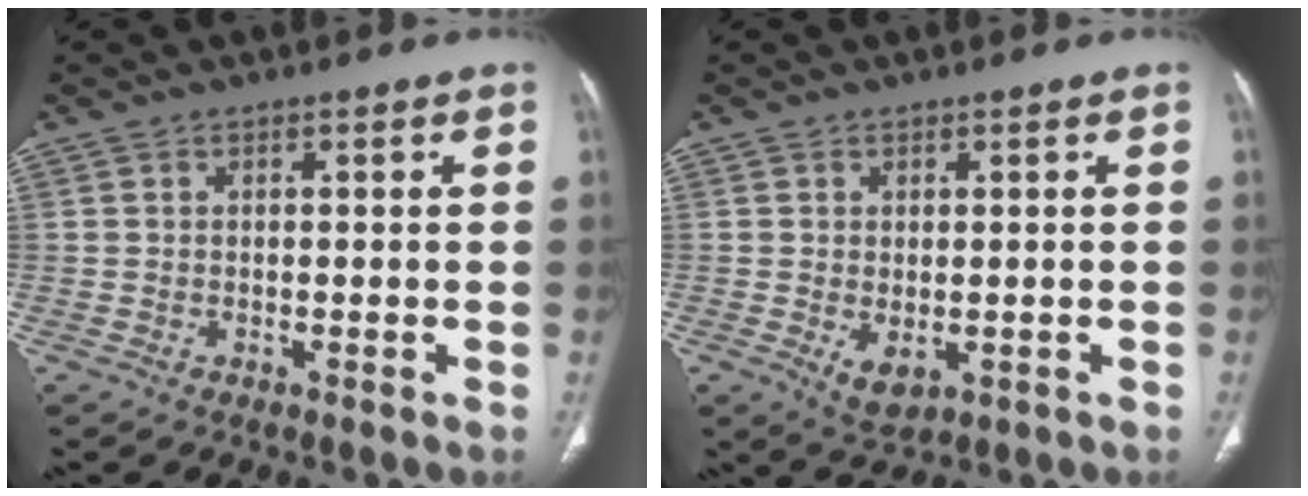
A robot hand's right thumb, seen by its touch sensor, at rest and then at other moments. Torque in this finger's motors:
{"motor_torque": [-0.33, 0.25, 0.21, 0.41, 0.11]}